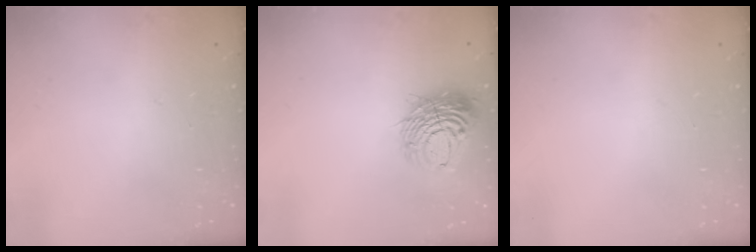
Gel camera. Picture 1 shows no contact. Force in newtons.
{"total": 11.8, "press": 11.8, "slide": 1.2}
{"total": 0.0}